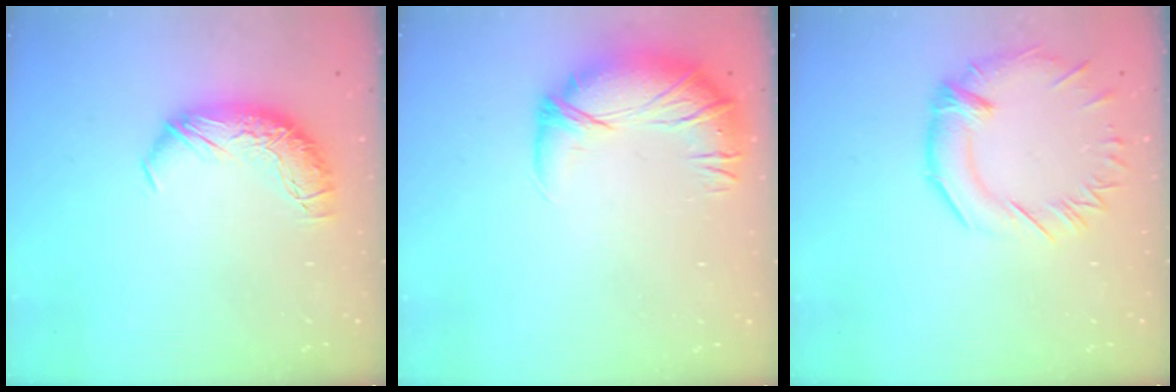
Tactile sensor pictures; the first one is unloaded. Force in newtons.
{"total": 2.8, "press": 1.2, "slide": 2.6}
{"total": 2.1, "press": 1.6, "slide": 1.4}